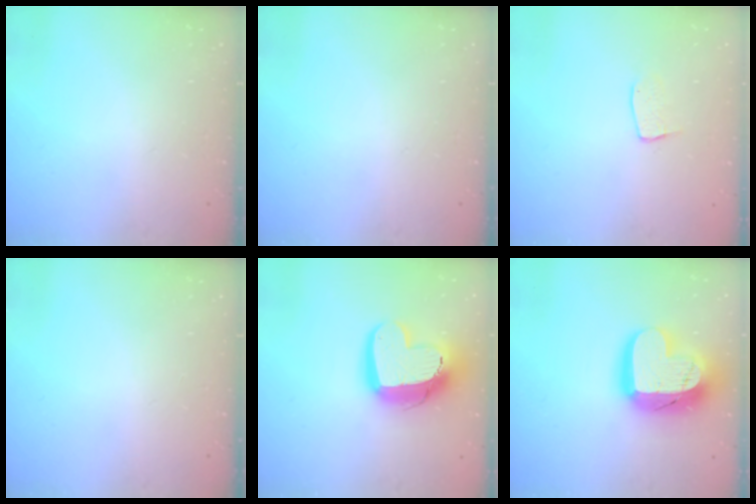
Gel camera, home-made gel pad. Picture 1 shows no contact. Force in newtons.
{"total": 0.0}
{"total": 5.9, "press": 5.9, "slide": 0.3}
{"total": 0.0}
{"total": 16.6, "press": 16.5, "slide": 1.6}
{"total": 21.1, "press": 21.0, "slide": 1.7}